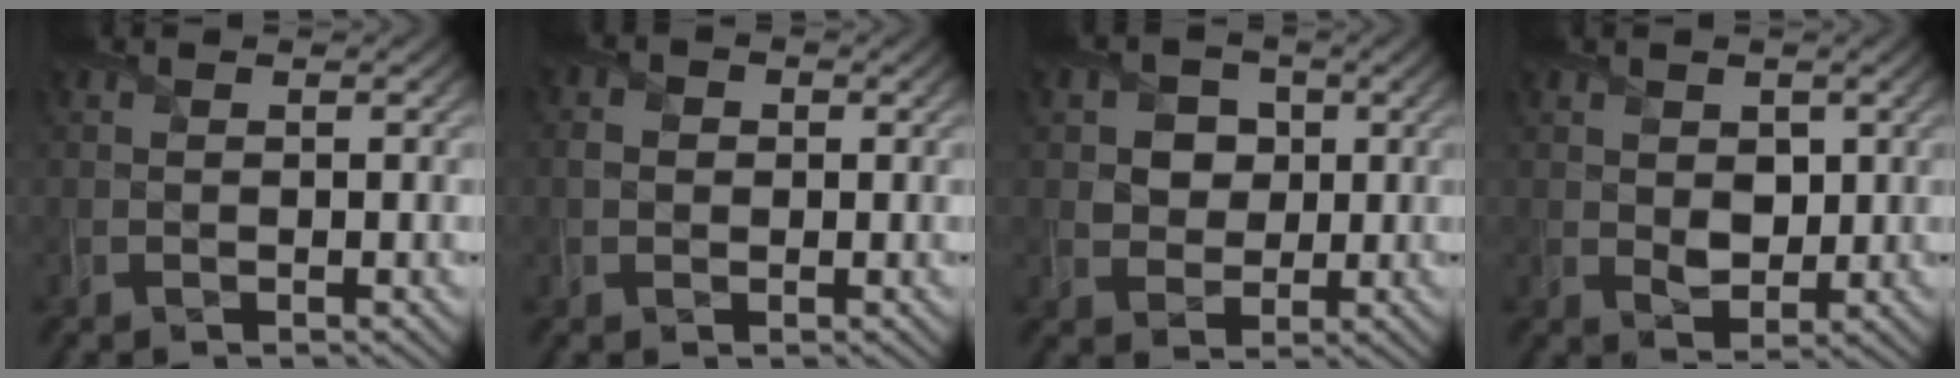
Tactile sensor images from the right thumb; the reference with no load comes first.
{"total": 1.5, "force": [-0.3, 1.3, 0.6], "torque": [-0.016, -0.001, -0.007]}
{"total": 5.0, "force": [1.2, 4.2, 2.3], "torque": [-0.066, -0.001, 0.014]}
{"total": 2.7, "force": [0.5, 1.9, 1.9], "torque": [-0.044, -0.009, 0.008]}